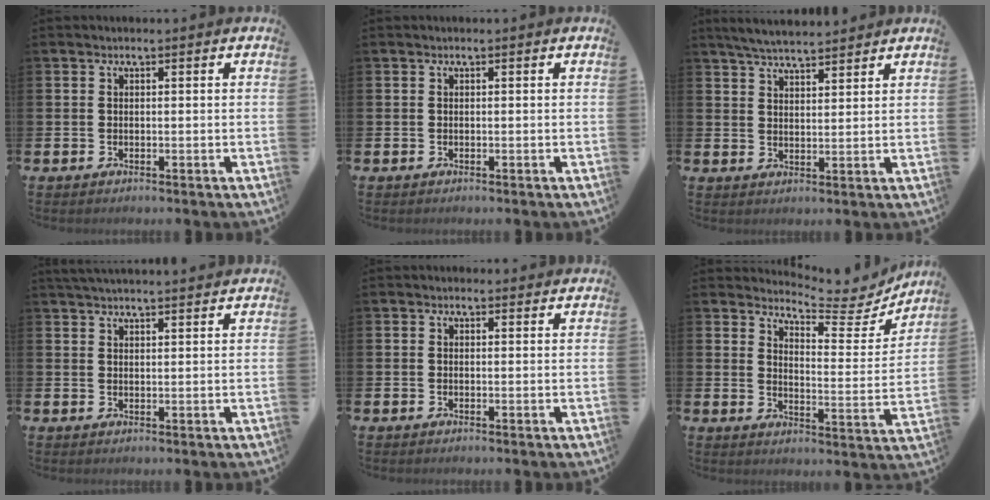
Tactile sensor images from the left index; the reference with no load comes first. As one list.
[{"total": 0.0}, {"total": 4.7, "force": [4.6, 0.4, 0.9], "torque": [-0.029, -0.019, 0.084]}, {"total": 2.9, "force": [2.8, -0.1, 0.4], "torque": [-0.012, -0.009, 0.052]}, {"total": 0.6, "force": [0.5, 0.3, 0.1], "torque": [0.006, 0.001, 0.007]}, {"total": 5.6, "force": [5.4, 0.9, 1.2], "torque": [-0.025, -0.059, 0.084]}]